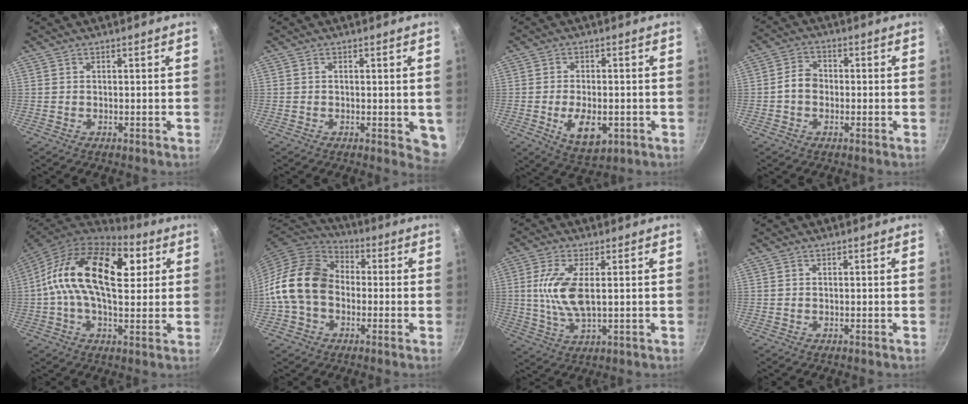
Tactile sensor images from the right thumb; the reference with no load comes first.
{"total": 4.4, "force": [-0.4, 2.2, 3.8], "torque": [-0.035, -0.007, -0.004]}
{"total": 8.7, "force": [-2.2, 4.8, 6.9], "torque": [-0.103, -0.002, -0.025]}
{"total": 4.5, "force": [-0.7, 3.6, 2.6], "torque": [-0.027, 0.021, -0.019]}
{"total": 21.0, "force": [4.6, 11.6, 16.8], "torque": [-0.271, 0.009, 0.050]}
{"total": 15.5, "force": [-1.2, 11.8, 10.0], "torque": [-0.158, 0.036, -0.037]}
{"total": 9.5, "force": [1.2, 3.8, 8.6], "torque": [-0.181, -0.004, 0.026]}
{"total": 0.0}